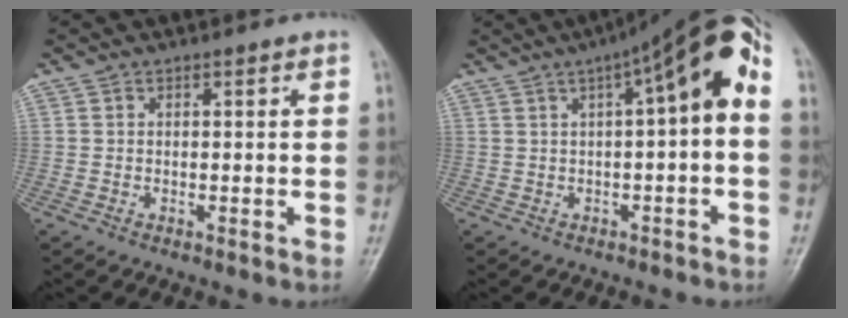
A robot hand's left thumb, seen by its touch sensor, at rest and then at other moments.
{"total": 12.3, "force": [2.2, 3.2, 11.7], "torque": [-0.163, 0.048, 0.023]}